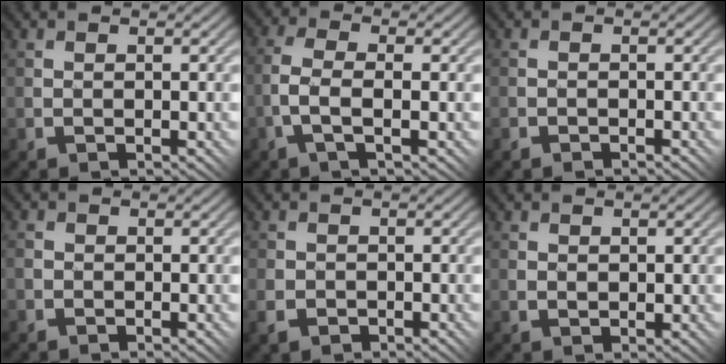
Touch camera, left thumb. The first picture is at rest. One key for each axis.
{"total": 4.0, "fx": -1.2, "fy": 1.1, "fz": 3.6, "tx": -0.086, "ty": 0.009, "tz": -0.030}
{"total": 0.7, "fx": -0.7, "fy": 0.0, "fz": -0.1, "tx": 0.003, "ty": 0.004, "tz": -0.016}
{"total": 1.7, "fx": 0.0, "fy": 1.7, "fz": 0.4, "tx": -0.009, "ty": 0.003, "tz": -0.006}
{"total": 2.3, "fx": -1.0, "fy": 1.8, "fz": 1.0, "tx": -0.020, "ty": -0.004, "tz": -0.020}
{"total": 1.2, "fx": 0.7, "fy": 0.8, "fz": 0.6, "tx": -0.016, "ty": -0.002, "tz": 0.014}